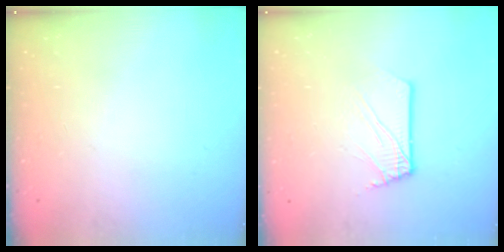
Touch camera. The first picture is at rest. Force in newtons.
{"total": 2.3, "press": 2.3, "slide": 0.1}